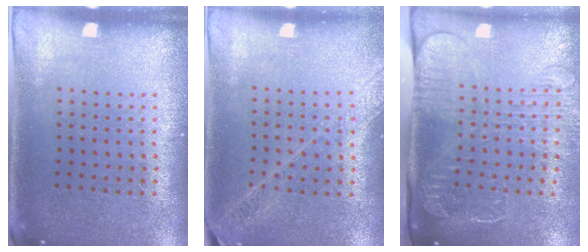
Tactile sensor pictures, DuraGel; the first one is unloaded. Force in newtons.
{"total": 1.6, "press": 1.5, "slide": 0.6}
{"total": 2.7, "press": 2.0, "slide": 1.7}